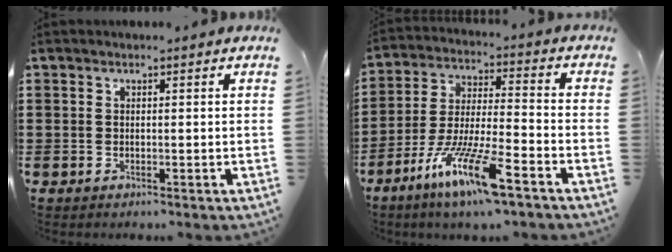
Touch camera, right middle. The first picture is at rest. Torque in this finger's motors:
{"motor_torque": [2.14, 0.00, 1.05, 0.21]}